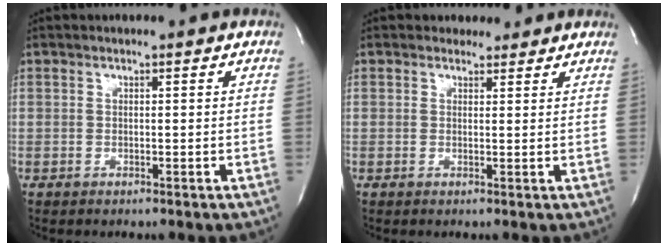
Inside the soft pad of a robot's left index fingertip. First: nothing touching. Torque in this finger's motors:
{"motor_torque": [0.78, -0.85, 0.15, -0.01]}